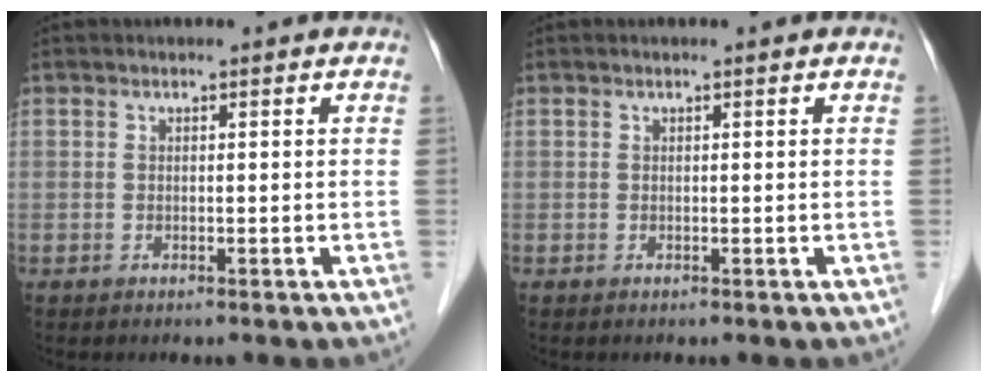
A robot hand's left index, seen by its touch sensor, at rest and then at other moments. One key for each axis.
{"total": 0.0}